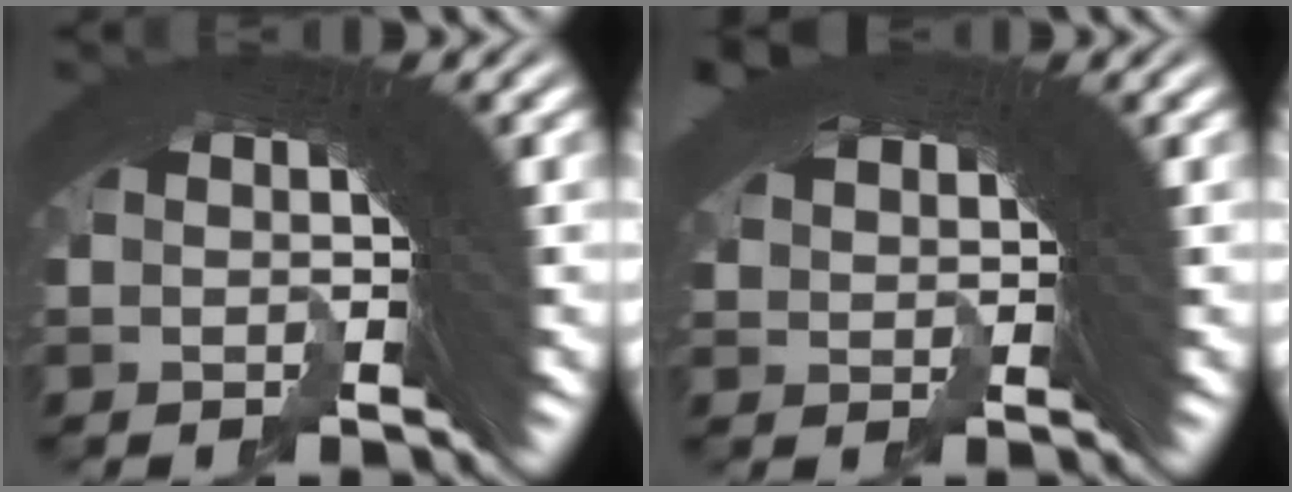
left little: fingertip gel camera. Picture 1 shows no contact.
{"total": 0.9, "force": [0.7, 0.2, 0.6], "torque": [0.005, -0.010, 0.021]}